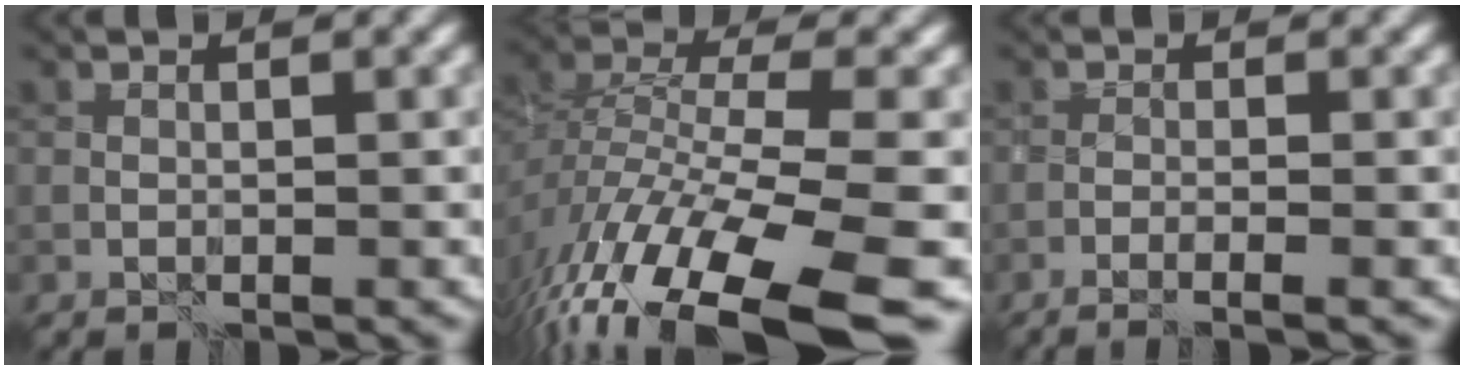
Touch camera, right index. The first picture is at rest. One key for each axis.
{"total": 14.9, "fx": -10.0, "fy": 4.7, "fz": 10.0, "tx": -0.217, "ty": -0.020, "tz": -0.157}
{"total": 2.6, "fx": -1.5, "fy": 0.6, "fz": 2.1, "tx": -0.029, "ty": 0.005, "tz": -0.034}